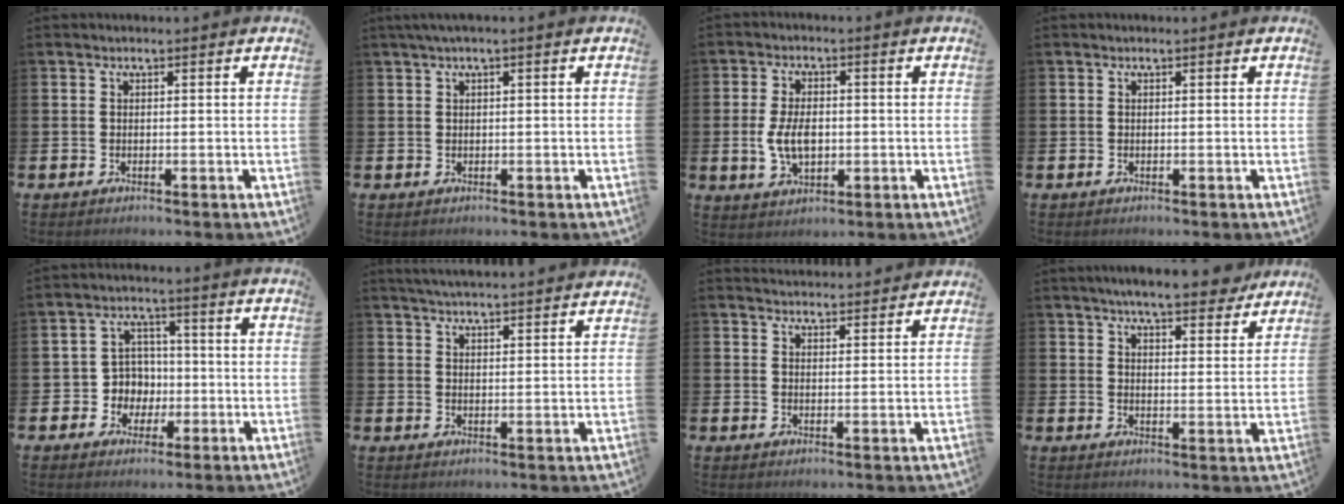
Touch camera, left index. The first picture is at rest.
{"total": 1.1, "force": [0.4, 0.0, 1.1], "torque": [-0.019, 0.002, 0.006]}
{"total": 5.5, "force": [-0.2, 3.3, 4.4], "torque": [-0.082, -0.001, -0.011]}
{"total": 0.0}
{"total": 4.9, "force": [-0.3, 4.8, 0.7], "torque": [-0.027, 0.001, -0.012]}
{"total": 4.2, "force": [4.1, -0.4, 0.2], "torque": [-0.020, -0.020, 0.076]}
{"total": 3.0, "force": [3.0, 0.3, -0.1], "torque": [-0.004, -0.017, 0.054]}
{"total": 7.2, "force": [6.8, 0.9, 2.3], "torque": [-0.040, -0.040, 0.117]}